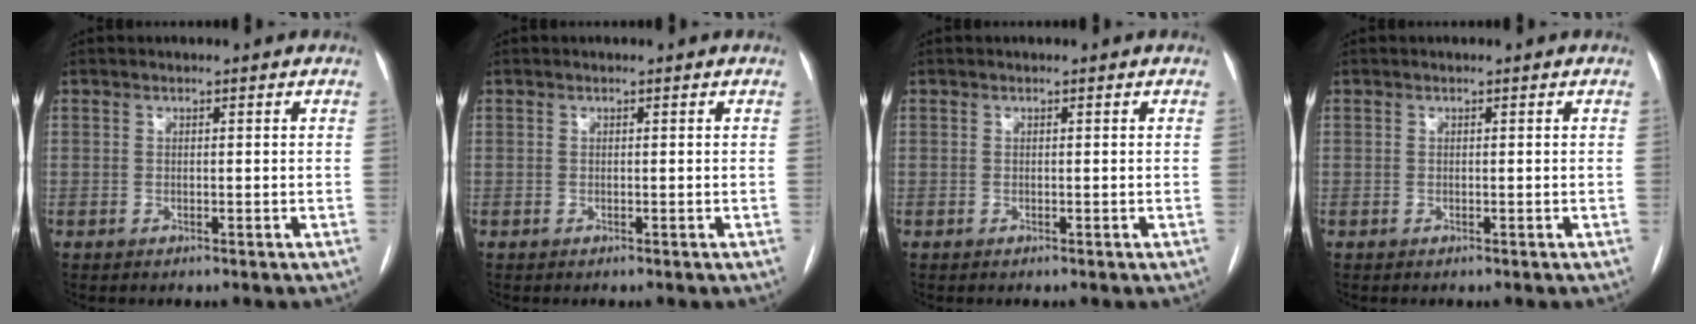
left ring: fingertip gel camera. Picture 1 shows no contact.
{"total": 0.0}
{"total": 0.0}
{"total": 0.0}